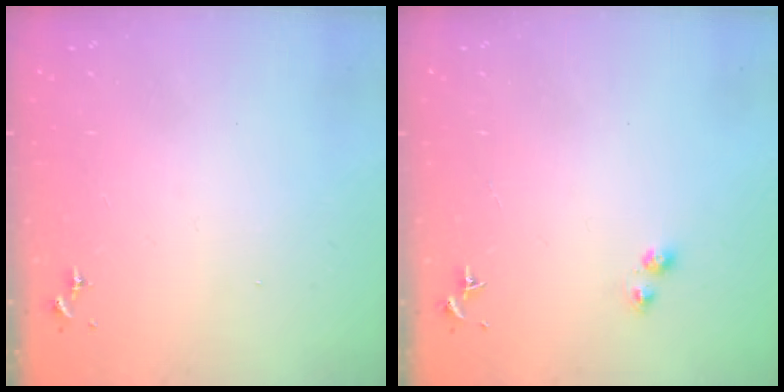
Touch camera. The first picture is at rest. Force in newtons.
{"total": 3.3, "press": 3.2, "slide": 0.6}